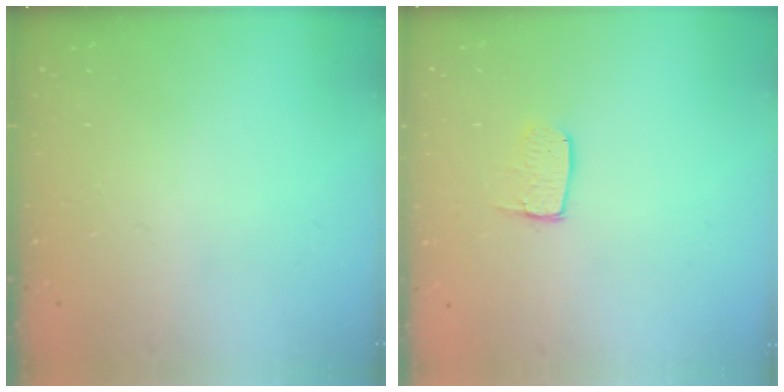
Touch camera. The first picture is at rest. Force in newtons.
{"total": 5.8, "press": 5.8, "slide": 0.4}